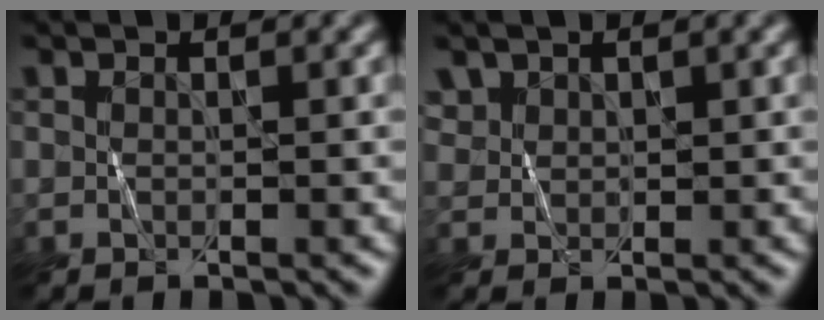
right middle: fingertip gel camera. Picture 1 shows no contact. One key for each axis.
{"total": 1.3, "fx": 1.1, "fy": 0.7, "fz": -0.4, "tx": 0.007, "ty": 0.007, "tz": 0.025}